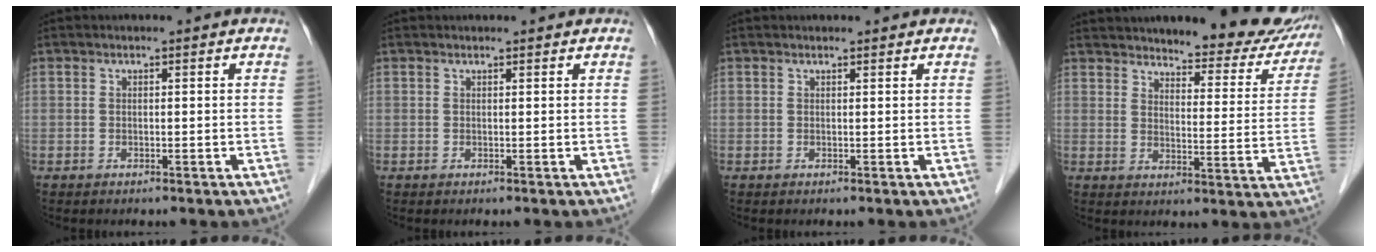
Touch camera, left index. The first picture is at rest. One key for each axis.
{"total": 1.0, "fx": 0.9, "fy": 0.2, "fz": 0.2, "tx": -0.008, "ty": 0.009, "tz": 0.013}
{"total": 1.5, "fx": 1.4, "fy": 0.4, "fz": 0.3, "tx": -0.009, "ty": 0.012, "tz": 0.017}
{"total": 16.2, "fx": 14.6, "fy": 4.3, "fz": 5.4, "tx": -0.037, "ty": -0.026, "tz": 0.170}